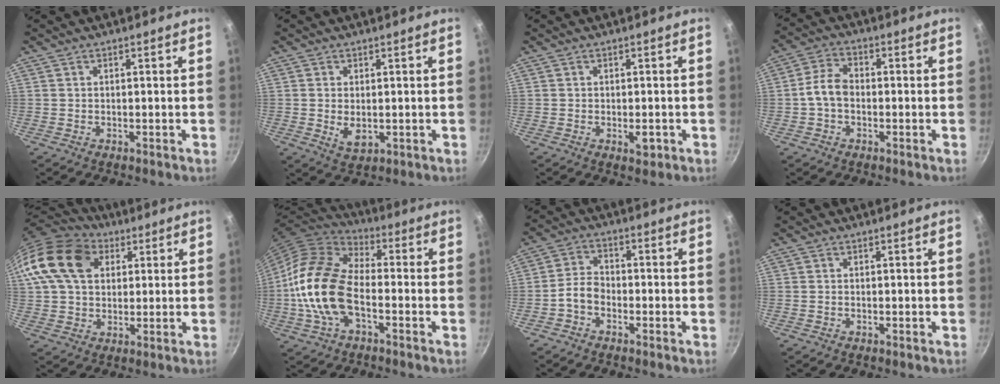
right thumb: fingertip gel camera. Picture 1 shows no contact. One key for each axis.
{"total": 4.2, "fx": -0.2, "fy": 2.6, "fz": 3.3, "tx": -0.058, "ty": -0.010, "tz": 0.003}
{"total": 2.4, "fx": -0.7, "fy": 1.3, "fz": 1.8, "tx": -0.021, "ty": 0.003, "tz": -0.008}
{"total": 5.2, "fx": -1.0, "fy": 3.6, "fz": 3.6, "tx": -0.063, "ty": 0.025, "tz": -0.028}
{"total": 18.0, "fx": 5.6, "fy": 13.1, "fz": 11.0, "tx": -0.201, "ty": 0.016, "tz": 0.091}
{"total": 17.6, "fx": -3.3, "fy": 9.8, "fz": 14.2, "tx": -0.260, "ty": 0.032, "tz": -0.080}
{"total": 4.0, "fx": -2.0, "fy": 2.5, "fz": 2.5, "tx": -0.047, "ty": 0.029, "tz": -0.048}
{"total": 0.0}